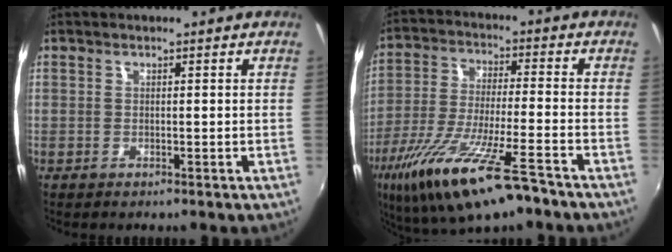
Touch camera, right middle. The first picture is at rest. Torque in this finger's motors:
{"motor_torque": [1.43, -0.71, 0.41, 0.21]}